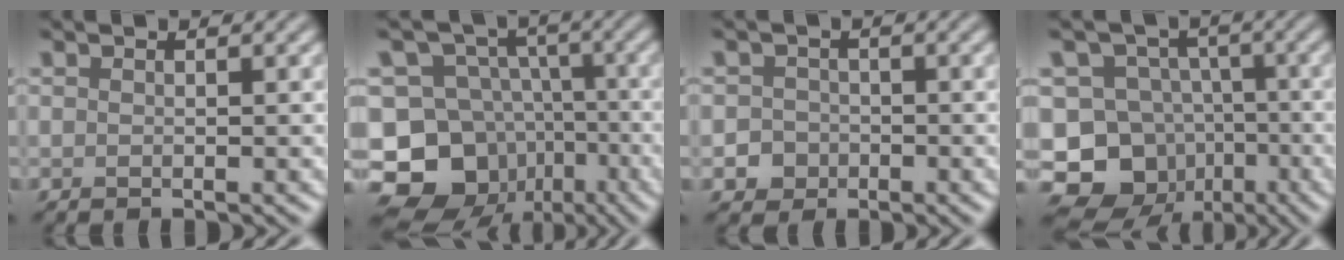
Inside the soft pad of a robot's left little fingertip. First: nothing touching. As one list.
[{"total": 14.2, "force": [-6.7, 11.5, 4.9], "torque": [-0.097, -0.004, -0.120]}, {"total": 2.7, "force": [-1.2, 2.4, 0.3], "torque": [0.021, -0.001, -0.023]}, {"total": 12.9, "force": [-6.1, 10.6, 4.0], "torque": [-0.080, -0.003, -0.109]}]